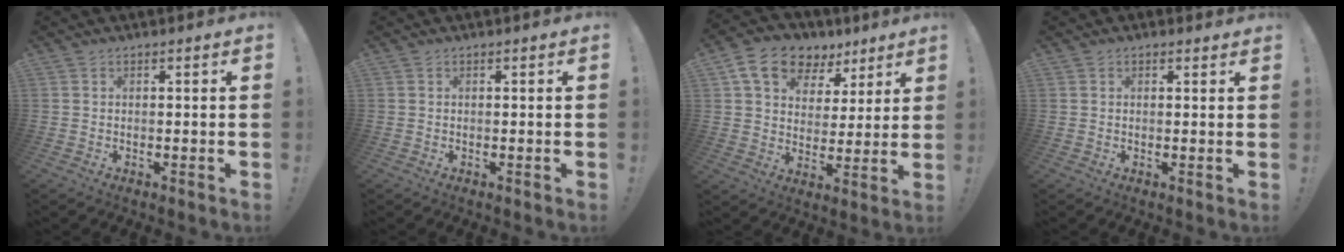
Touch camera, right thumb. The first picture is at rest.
{"total": 0.0}
{"total": 14.2, "force": [8.2, 9.7, 6.3], "torque": [-0.105, -0.039, 0.155]}
{"total": 1.0, "force": [0.7, 0.7, -0.1], "torque": [0.017, -0.004, 0.010]}